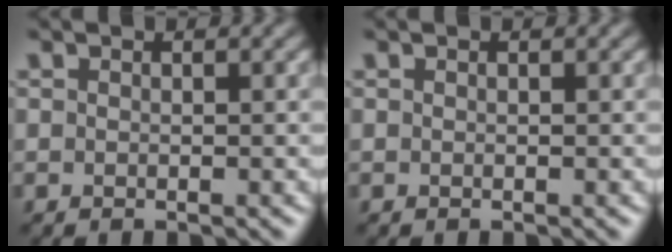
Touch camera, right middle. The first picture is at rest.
{"total": 0.0}